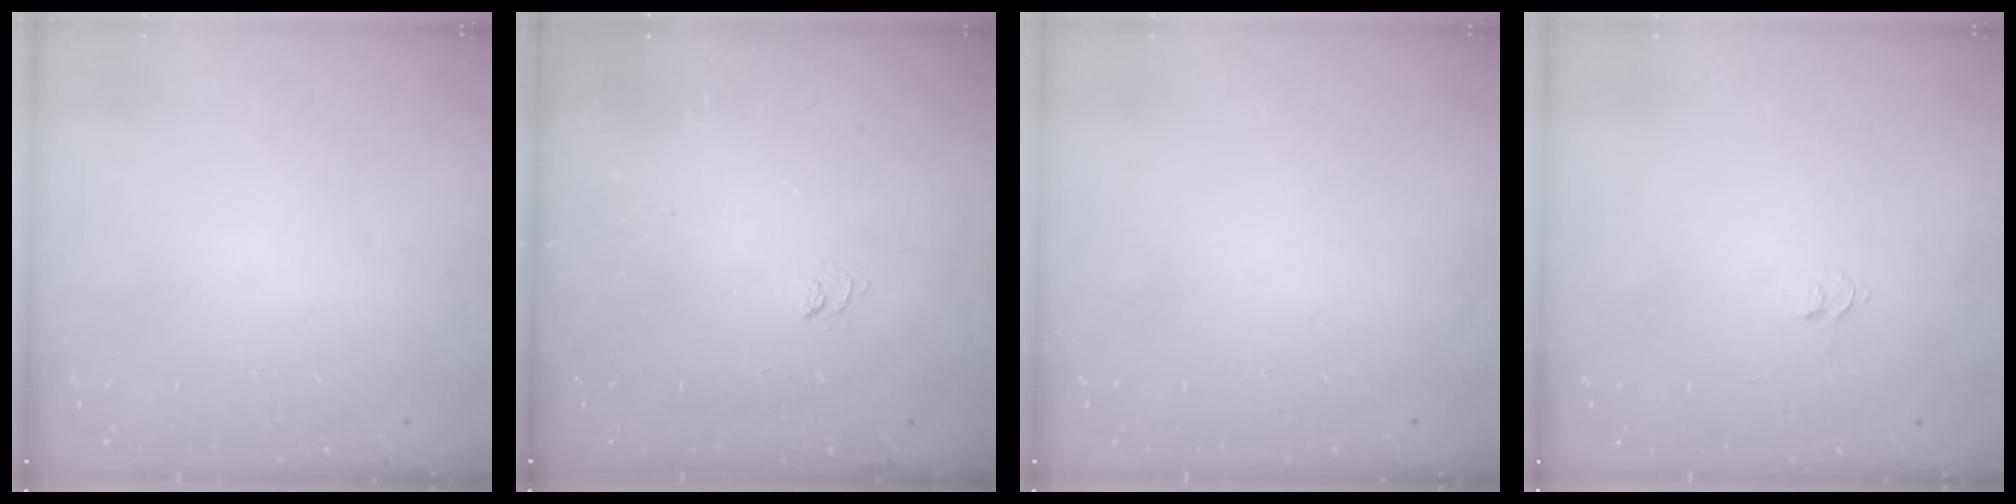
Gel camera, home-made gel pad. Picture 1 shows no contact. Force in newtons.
{"total": 1.9, "press": 1.5, "slide": 1.3}
{"total": 0.0}
{"total": 4.7, "press": 4.6, "slide": 0.5}